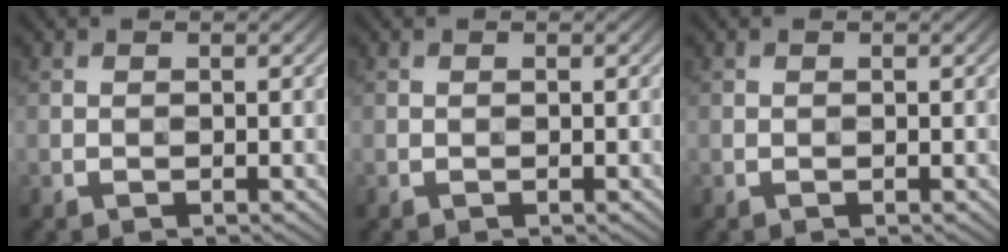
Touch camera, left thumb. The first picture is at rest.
{"total": 0.0}
{"total": 0.0}